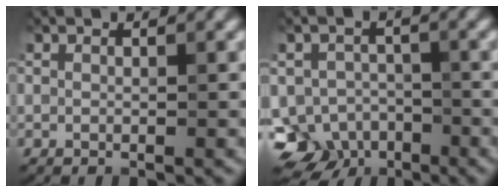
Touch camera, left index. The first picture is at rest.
{"total": 5.5, "force": [-3.4, 4.0, 1.8], "torque": [-0.019, 0.000, -0.064]}